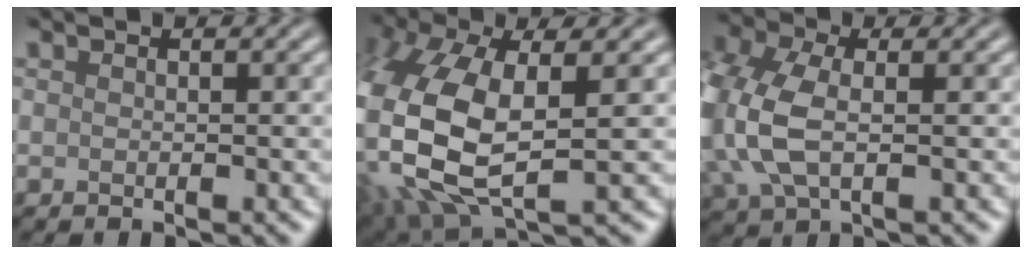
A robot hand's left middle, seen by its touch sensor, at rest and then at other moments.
{"total": 13.9, "force": [-1.3, 8.0, 11.3], "torque": [-0.299, -0.041, -0.005]}
{"total": 8.7, "force": [0.0, 5.7, 6.6], "torque": [-0.187, -0.001, 0.003]}